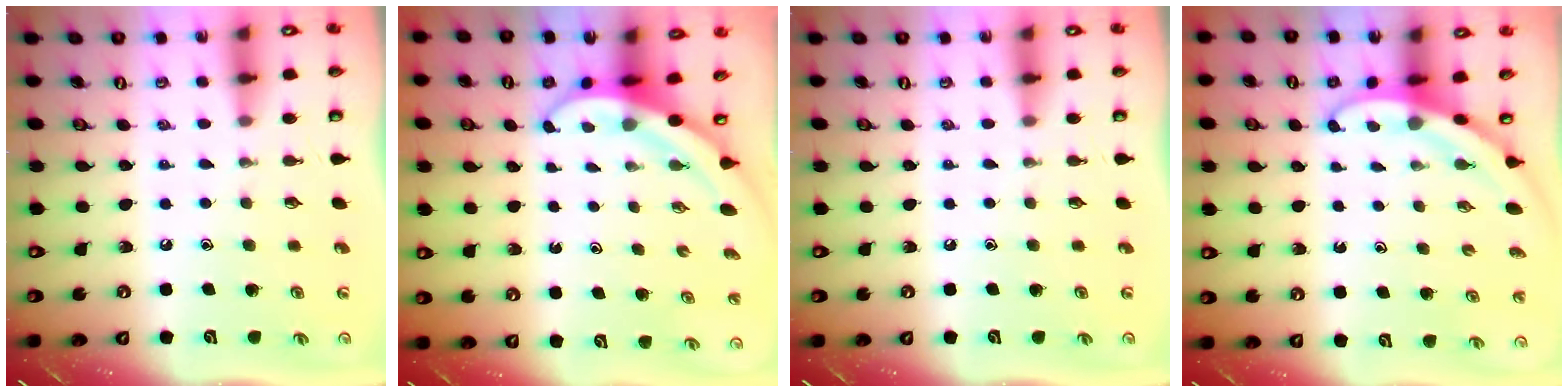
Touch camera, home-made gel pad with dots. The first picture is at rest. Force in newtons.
{"total": 3.7, "press": 3.7, "slide": 0.2}
{"total": 0.0}
{"total": 3.3, "press": 3.3, "slide": 0.1}